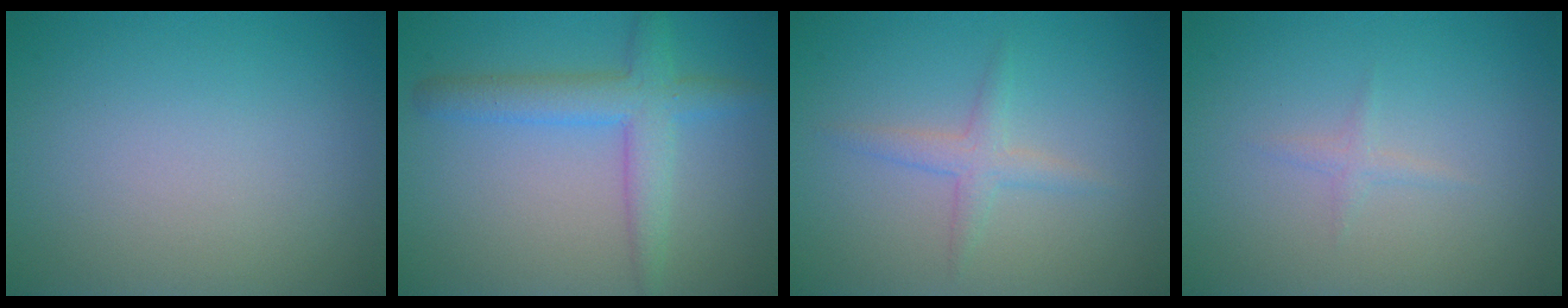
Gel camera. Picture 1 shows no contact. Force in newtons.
{"total": 4.1, "press": 4.1, "slide": 0.2}
{"total": 1.8, "press": 1.8, "slide": 0.1}
{"total": 0.8, "press": 0.8, "slide": 0.1}